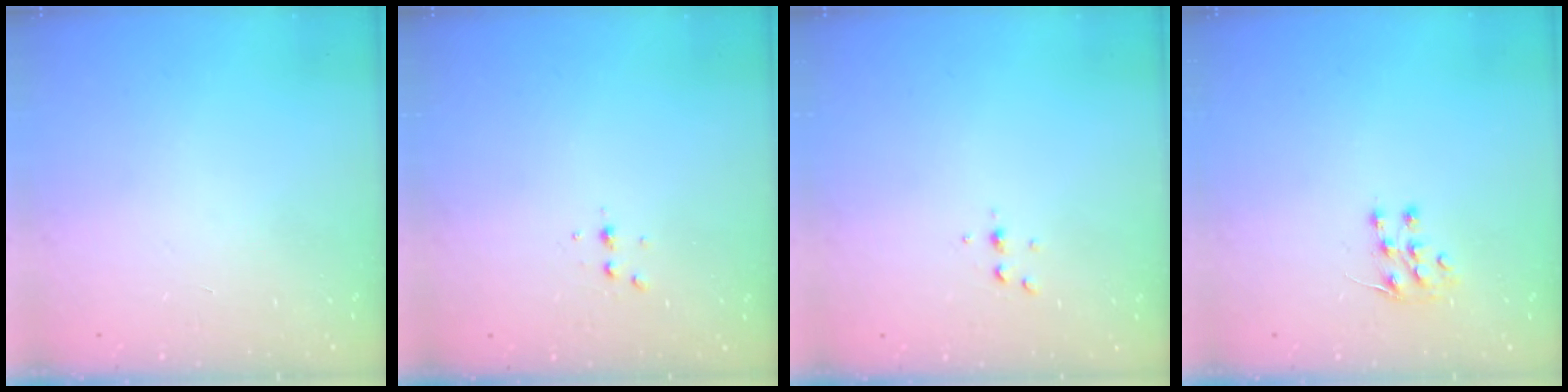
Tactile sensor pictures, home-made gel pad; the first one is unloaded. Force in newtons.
{"total": 3.5, "press": 3.5, "slide": 0.5}
{"total": 2.5, "press": 2.4, "slide": 0.2}
{"total": 6.7, "press": 6.5, "slide": 1.4}